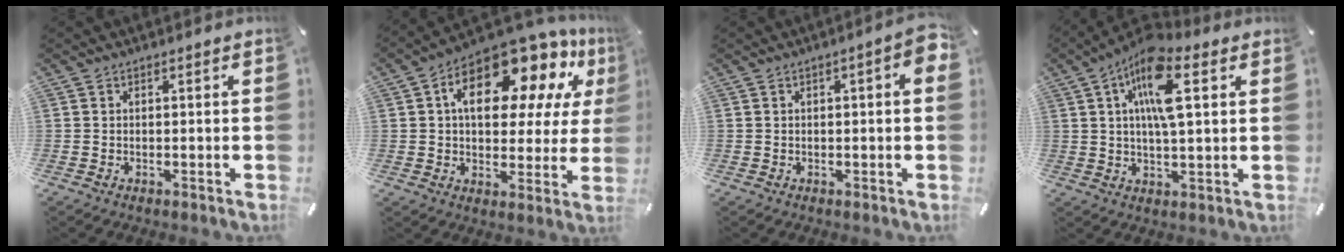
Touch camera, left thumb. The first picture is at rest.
{"total": 18.0, "force": [9.4, 9.7, 11.9], "torque": [-0.187, -0.057, 0.162]}
{"total": 3.9, "force": [0.2, 1.2, 3.7], "torque": [-0.055, 0.008, 0.000]}
{"total": 13.0, "force": [4.8, 4.8, 11.0], "torque": [-0.211, -0.006, 0.079]}